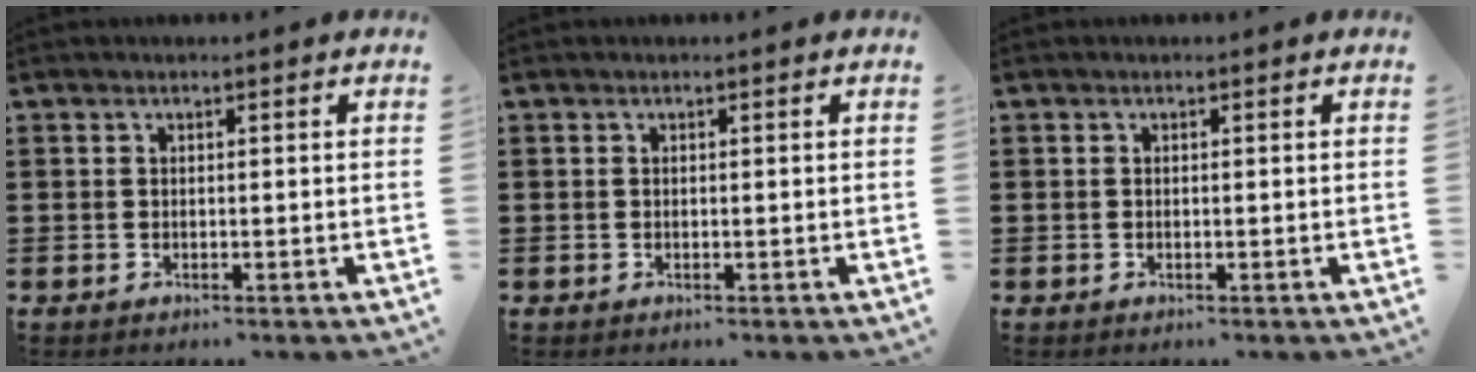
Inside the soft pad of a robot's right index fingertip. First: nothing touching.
{"total": 0.0}
{"total": 0.0}